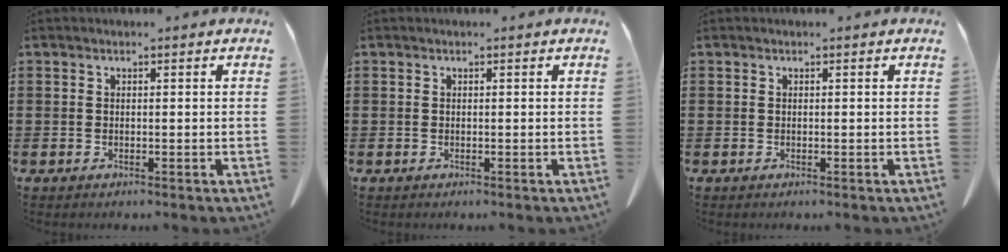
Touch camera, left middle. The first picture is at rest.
{"total": 0.0}
{"total": 0.0}